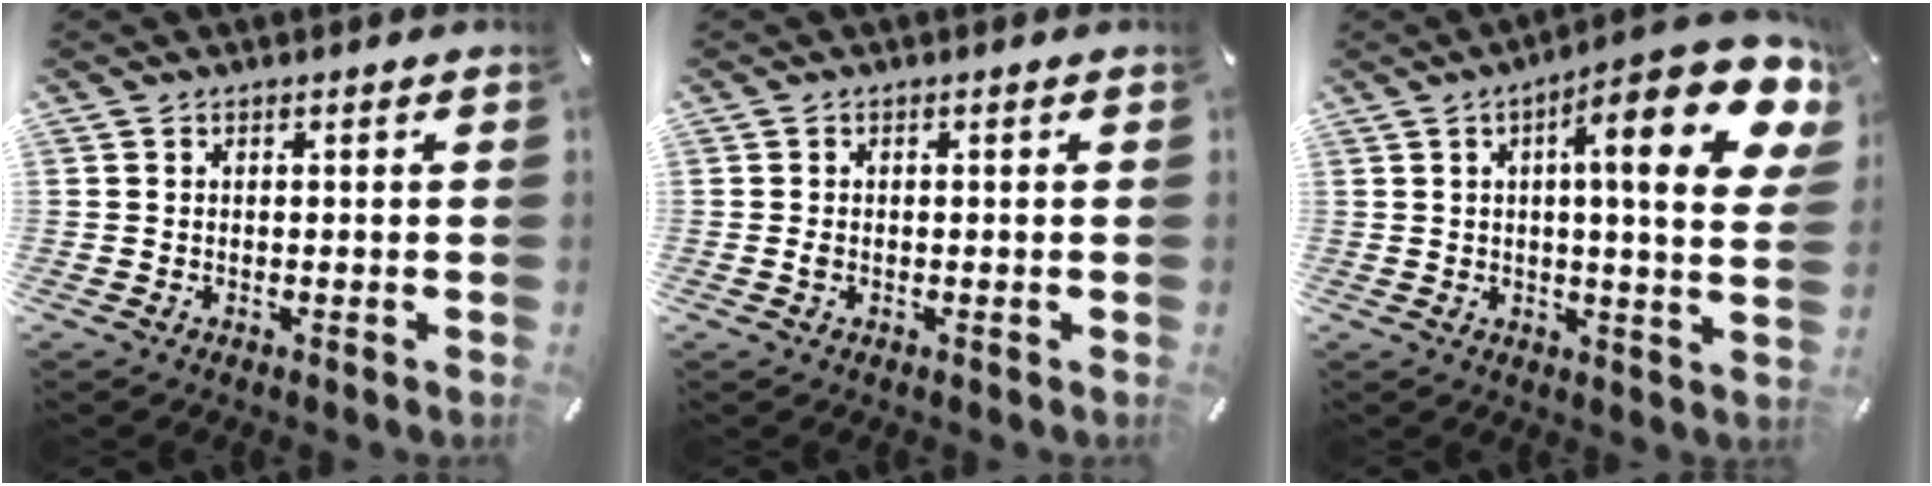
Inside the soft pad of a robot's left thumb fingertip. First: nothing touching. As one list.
[{"total": 0.9, "force": [-0.2, 0.6, 0.7], "torque": [-0.014, 0.002, -0.005]}, {"total": 20.7, "force": [8.2, 4.8, 18.4], "torque": [-0.268, -0.045, 0.111]}]